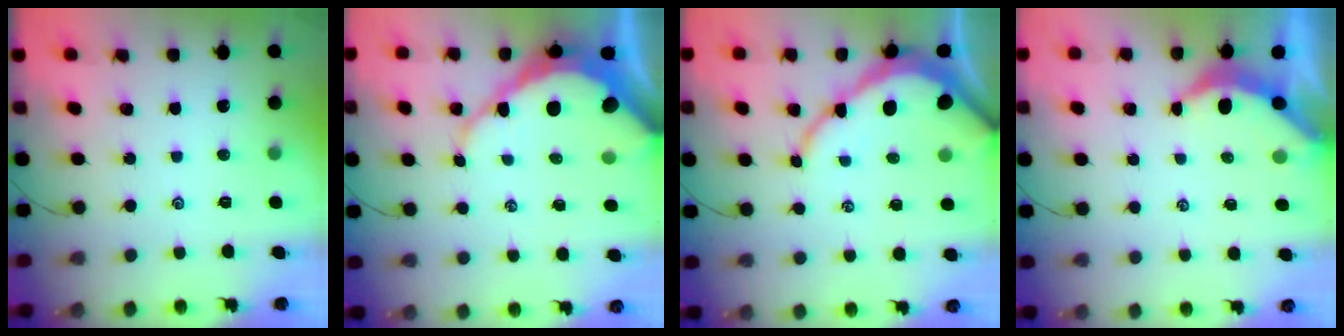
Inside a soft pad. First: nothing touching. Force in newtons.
{"total": 14.1, "press": 14.0, "slide": 1.2}
{"total": 9.7, "press": 9.7, "slide": 1.2}
{"total": 3.6, "press": 3.6, "slide": 0.4}